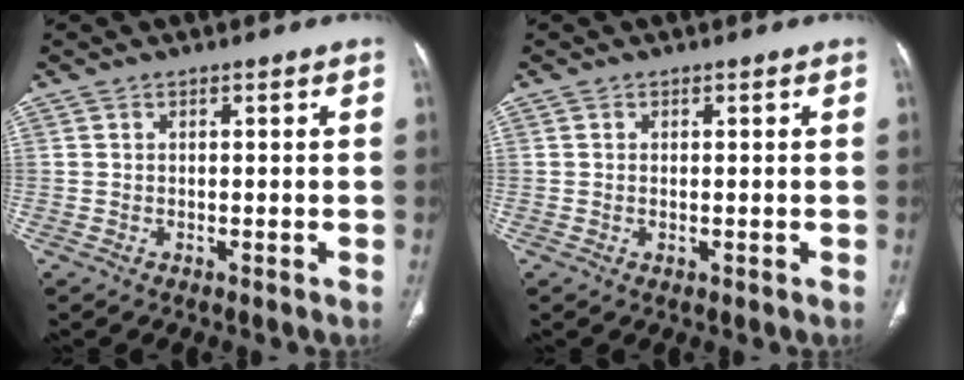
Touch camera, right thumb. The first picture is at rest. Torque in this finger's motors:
{"motor_torque": [-0.53, -0.31, -0.10, 0.47, 0.05]}